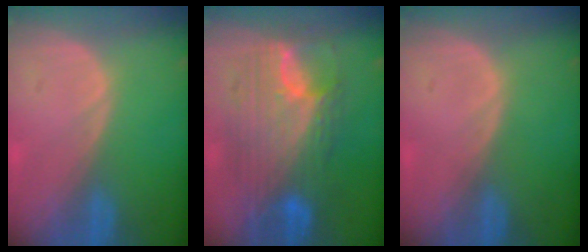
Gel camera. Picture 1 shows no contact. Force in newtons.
{"total": 11.9, "press": 11.8, "slide": 1.0}
{"total": 0.0}